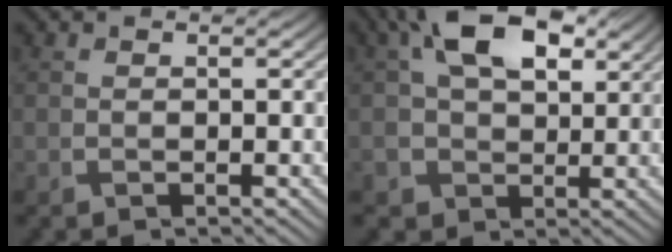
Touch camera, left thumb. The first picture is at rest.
{"total": 9.5, "force": [3.3, 6.2, 6.4], "torque": [-0.134, 0.005, 0.062]}